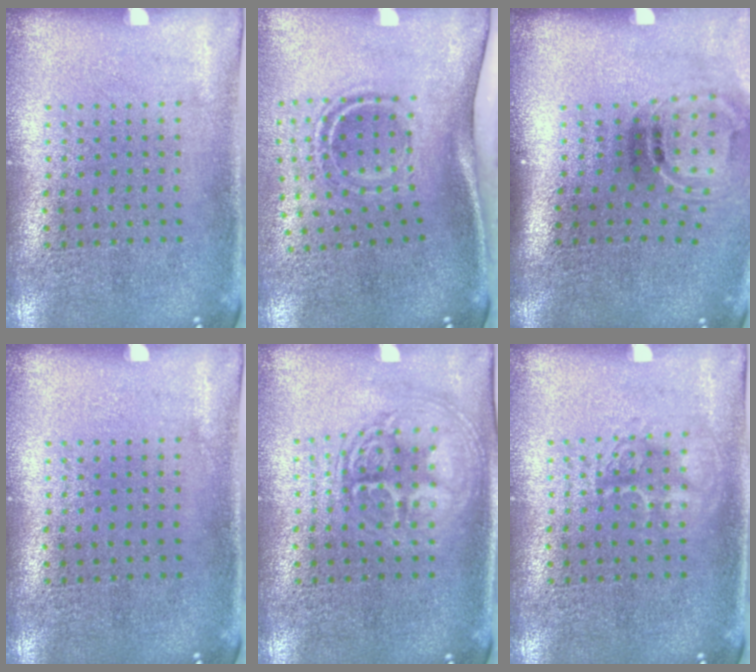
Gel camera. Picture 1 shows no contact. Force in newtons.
{"total": 2.0, "press": 1.2, "slide": 1.6}
{"total": 1.7, "press": 1.0, "slide": 1.3}
{"total": 0.0}
{"total": 3.1, "press": 3.0, "slide": 0.5}
{"total": 1.7, "press": 1.6, "slide": 0.3}